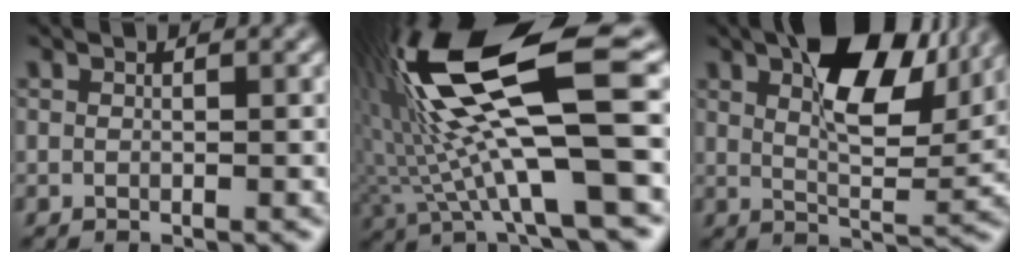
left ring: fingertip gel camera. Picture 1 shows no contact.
{"total": 14.4, "force": [2.4, 3.4, 13.8], "torque": [-0.270, 0.008, 0.047]}
{"total": 9.9, "force": [4.8, 4.0, 7.7], "torque": [-0.122, 0.012, 0.073]}